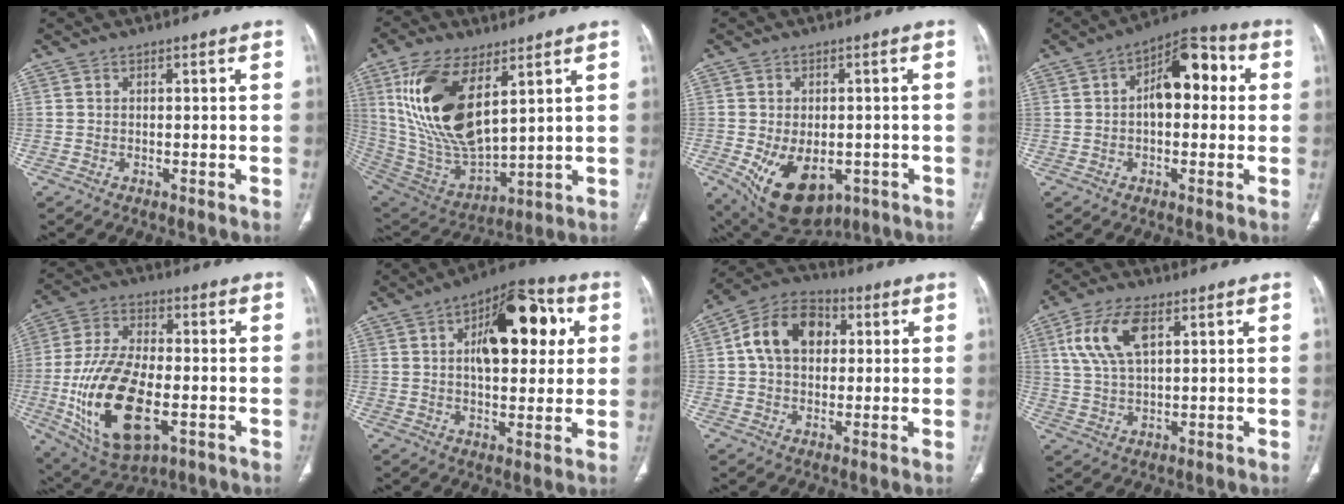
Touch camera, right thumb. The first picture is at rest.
{"total": 20.7, "force": [7.8, 9.7, 16.5], "torque": [-0.313, -0.032, 0.162]}
{"total": 14.1, "force": [-4.8, 8.9, 9.8], "torque": [-0.153, -0.004, -0.051]}
{"total": 11.6, "force": [1.5, 6.5, 9.5], "torque": [-0.112, 0.034, 0.012]}
{"total": 20.3, "force": [-4.7, 10.1, 16.9], "torque": [-0.326, 0.004, -0.070]}
{"total": 17.8, "force": [4.6, 8.9, 14.7], "torque": [-0.172, 0.012, 0.064]}
{"total": 12.7, "force": [2.5, 9.2, 8.4], "torque": [-0.124, 0.020, 0.032]}
{"total": 10.2, "force": [3.9, 4.8, 8.1], "torque": [-0.169, 0.000, 0.078]}